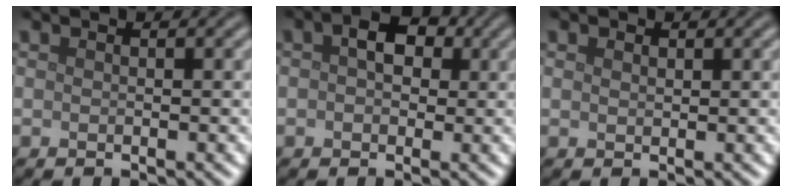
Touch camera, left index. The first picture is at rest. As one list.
[{"total": 3.4, "force": [0.9, 2.2, 2.4], "torque": [-0.033, 0.009, 0.005]}, {"total": 0.7, "force": [0.5, 0.4, 0.2], "torque": [-0.005, -0.001, 0.009]}]